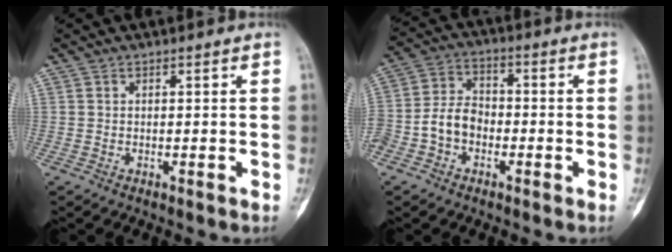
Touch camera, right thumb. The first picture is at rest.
{"total": 10.1, "force": [-3.1, 7.7, 5.9], "torque": [-0.107, 0.037, -0.064]}